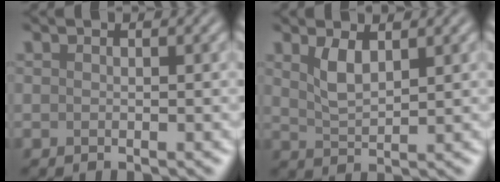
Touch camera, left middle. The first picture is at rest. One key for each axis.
{"total": 2.6, "fx": 1.4, "fy": 1.0, "fz": 1.9, "tx": -0.045, "ty": -0.005, "tz": 0.032}